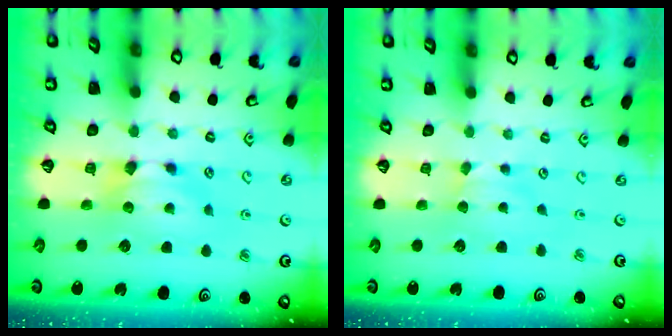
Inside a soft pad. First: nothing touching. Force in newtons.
{"total": 1.7, "press": 1.6, "slide": 0.5}